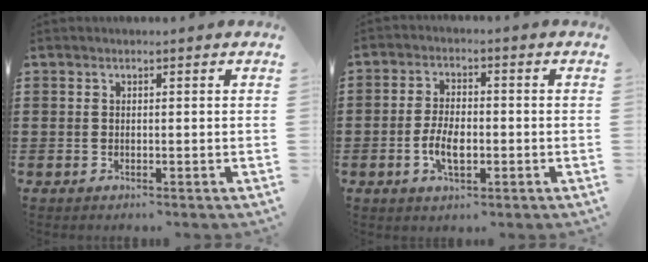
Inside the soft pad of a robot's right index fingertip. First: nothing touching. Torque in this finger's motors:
{"motor_torque": [1.16, 0.98, 0.37, 0.09]}